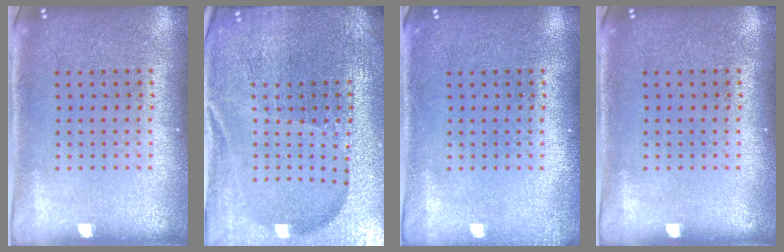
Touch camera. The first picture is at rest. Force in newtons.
{"total": 5.1, "press": 4.7, "slide": 1.8}
{"total": 1.0, "press": 1.0, "slide": 0.3}
{"total": 0.0}